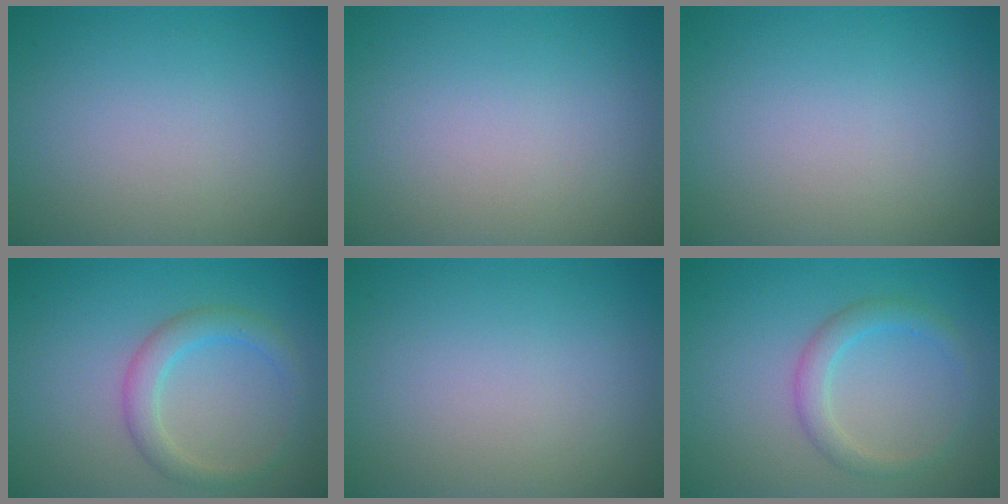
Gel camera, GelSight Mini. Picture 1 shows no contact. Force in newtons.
{"total": 0.0}
{"total": 0.0}
{"total": 2.8, "press": 2.8, "slide": 0.1}
{"total": 0.0}
{"total": 2.4, "press": 2.4, "slide": 0.1}